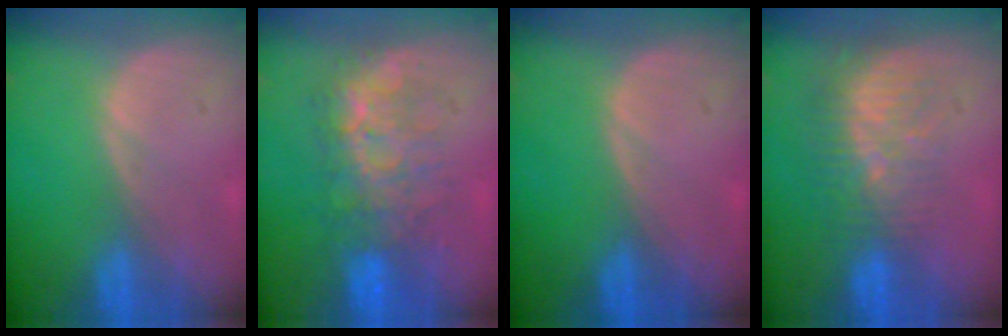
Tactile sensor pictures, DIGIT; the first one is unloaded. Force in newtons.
{"total": 7.9, "press": 7.7, "slide": 1.4}
{"total": 0.0}
{"total": 8.9, "press": 7.5, "slide": 4.8}